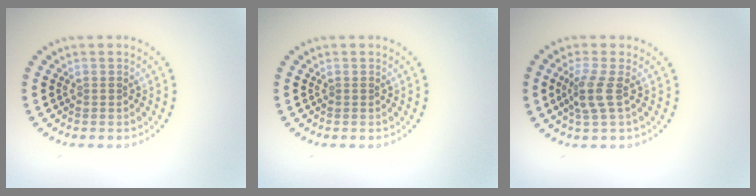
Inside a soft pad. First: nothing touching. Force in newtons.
{"total": 0.0}
{"total": 2.3, "press": 1.9, "slide": 1.4}